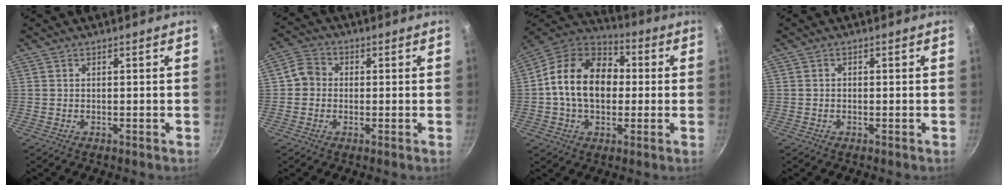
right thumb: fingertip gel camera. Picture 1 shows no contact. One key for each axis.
{"total": 4.6, "fx": -0.2, "fy": 4.2, "fz": 1.9, "tx": -0.014, "ty": 0.011, "tz": -0.018}
{"total": 18.1, "fx": 0.8, "fy": 13.0, "fz": 12.6, "tx": -0.184, "ty": 0.032, "tz": -0.004}
{"total": 0.8, "fx": -0.1, "fy": 0.6, "fz": 0.4, "tx": -0.005, "ty": 0.004, "tz": -0.003}